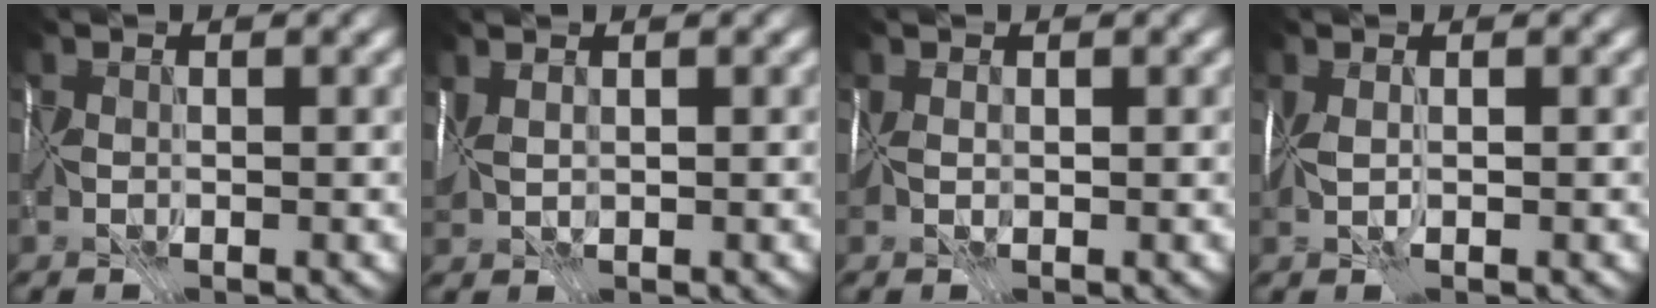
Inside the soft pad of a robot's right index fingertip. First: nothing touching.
{"total": 2.2, "force": [0.8, 1.2, 1.6], "torque": [-0.037, 0.008, 0.021]}
{"total": 1.2, "force": [0.1, 0.8, 0.9], "torque": [-0.020, 0.002, -0.002]}
{"total": 2.2, "force": [-0.2, 0.8, 2.0], "torque": [-0.042, 0.000, -0.006]}